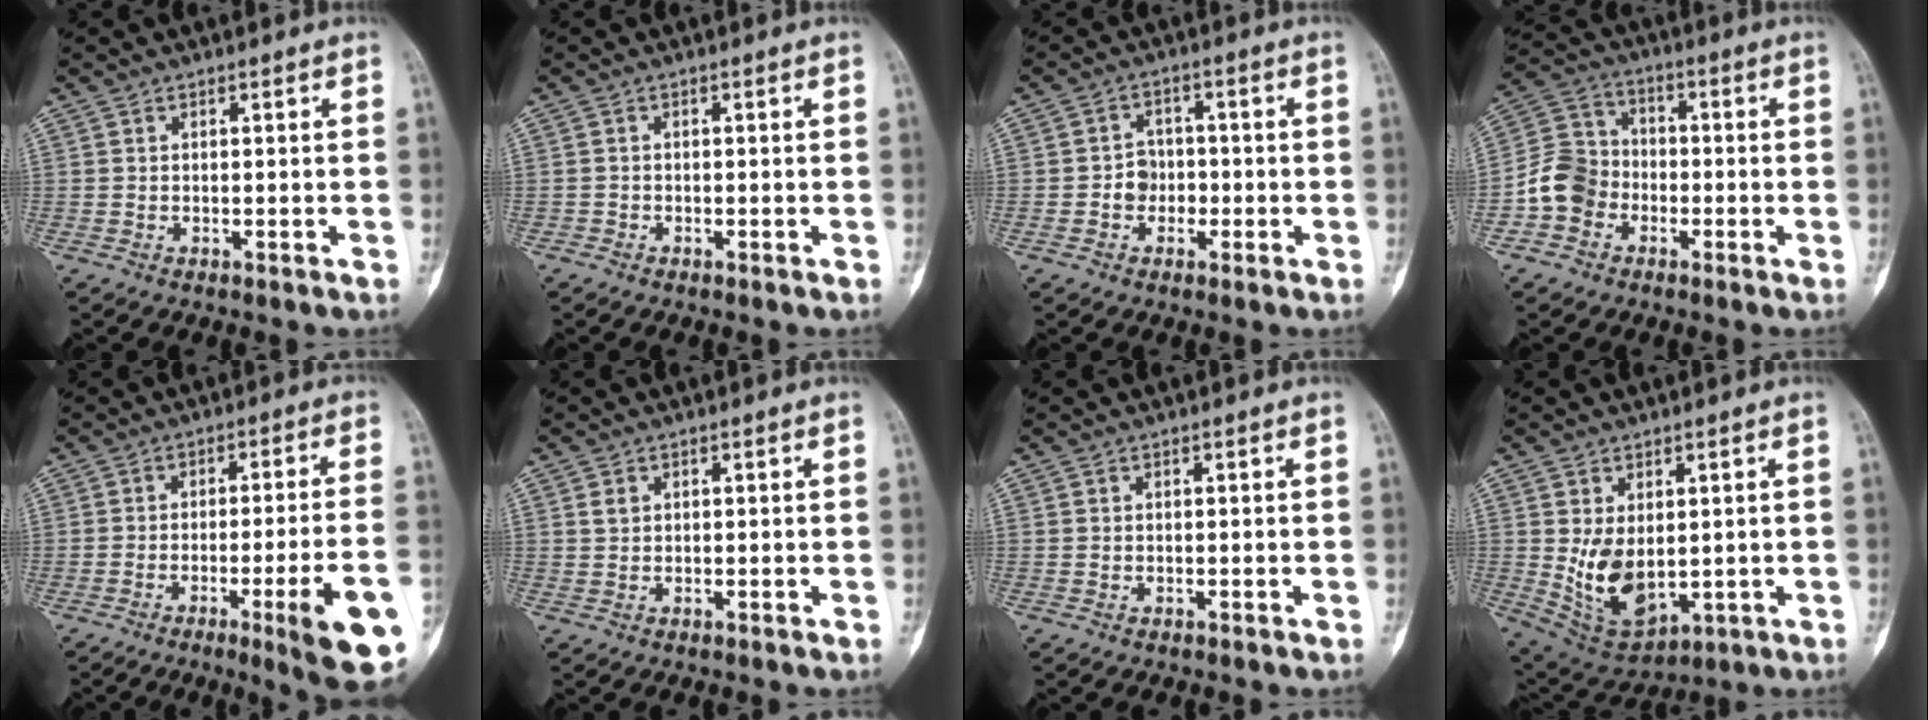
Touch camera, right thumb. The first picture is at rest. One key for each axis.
{"total": 0.6, "fx": -0.4, "fy": 0.5, "fz": -0.1, "tx": 0.003, "ty": 0.004, "tz": -0.011}
{"total": 4.2, "fx": -1.0, "fy": 3.7, "fz": 1.7, "tx": 0.006, "ty": 0.015, "tz": -0.025}
{"total": 9.1, "fx": -3.1, "fy": 7.8, "fz": 3.6, "tx": -0.053, "ty": 0.034, "tz": -0.067}
{"total": 14.7, "fx": -5.8, "fy": 1.3, "fz": 13.5, "tx": -0.145, "ty": 0.012, "tz": -0.073}
{"total": 1.5, "fx": 0.7, "fy": 1.1, "fz": 0.7, "tx": -0.006, "ty": 0.000, "tz": 0.015}
{"total": 0.0}
{"total": 10.3, "fx": 0.3, "fy": 6.5, "fz": 8.0, "tx": -0.121, "ty": -0.015, "tz": 0.033}